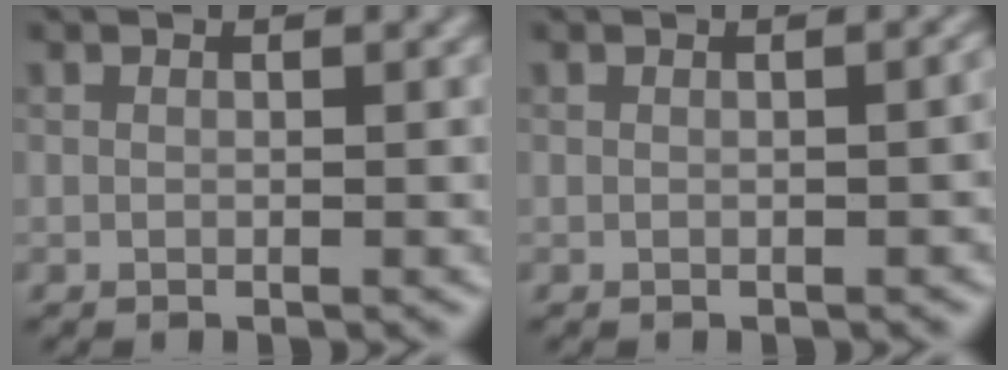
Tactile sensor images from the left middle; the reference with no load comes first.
{"total": 1.4, "force": [-0.3, 0.5, 1.3], "torque": [-0.013, 0.002, -0.002]}